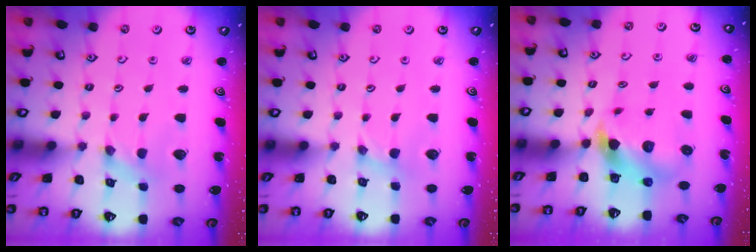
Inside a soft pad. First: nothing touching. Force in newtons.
{"total": 0.6, "press": 0.6, "slide": 0.2}
{"total": 5.9, "press": 5.9, "slide": 0.9}